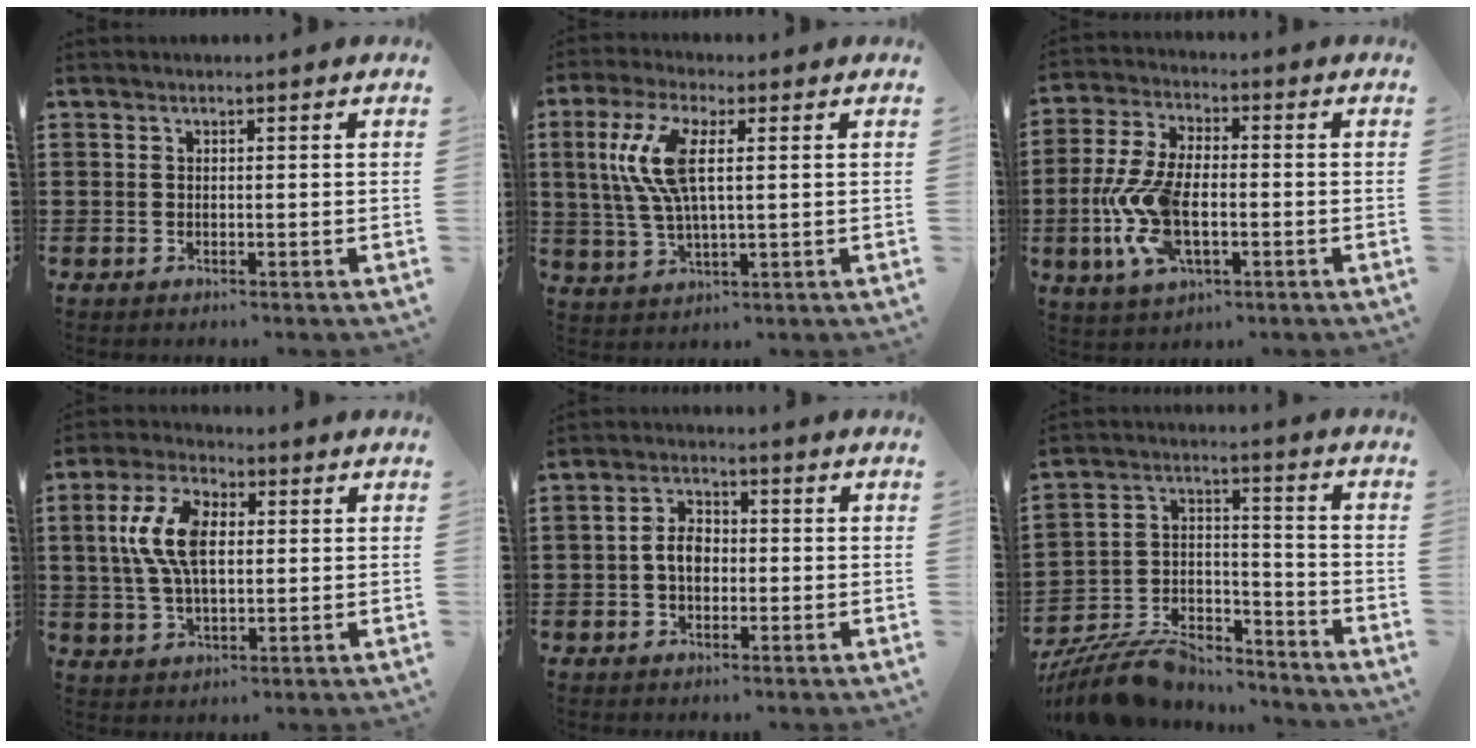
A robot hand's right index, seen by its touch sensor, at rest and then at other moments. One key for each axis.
{"total": 8.8, "fx": 1.9, "fy": 2.9, "fz": 8.1, "tx": -0.197, "ty": -0.004, "tz": 0.021}
{"total": 10.3, "fx": -2.3, "fy": 5.0, "fz": 8.7, "tx": -0.217, "ty": -0.014, "tz": -0.049}
{"total": 9.2, "fx": 1.3, "fy": 4.6, "fz": 7.9, "tx": -0.183, "ty": 0.006, "tz": 0.015}
{"total": 3.9, "fx": -0.5, "fy": 2.5, "fz": 2.9, "tx": -0.065, "ty": 0.005, "tz": -0.014}
{"total": 10.6, "fx": -9.9, "fy": 2.5, "fz": 2.7, "tx": -0.053, "ty": 0.029, "tz": -0.192}